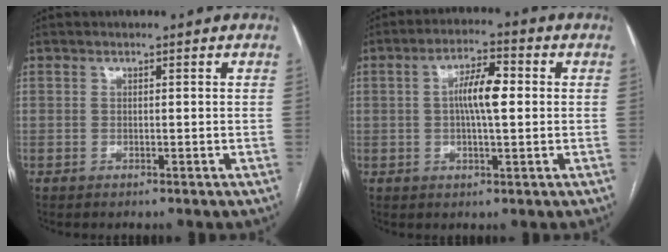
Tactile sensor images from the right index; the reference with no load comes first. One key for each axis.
{"total": 6.7, "fx": 0.6, "fy": 1.6, "fz": 6.4, "tx": -0.120, "ty": 0.015, "tz": 0.007}